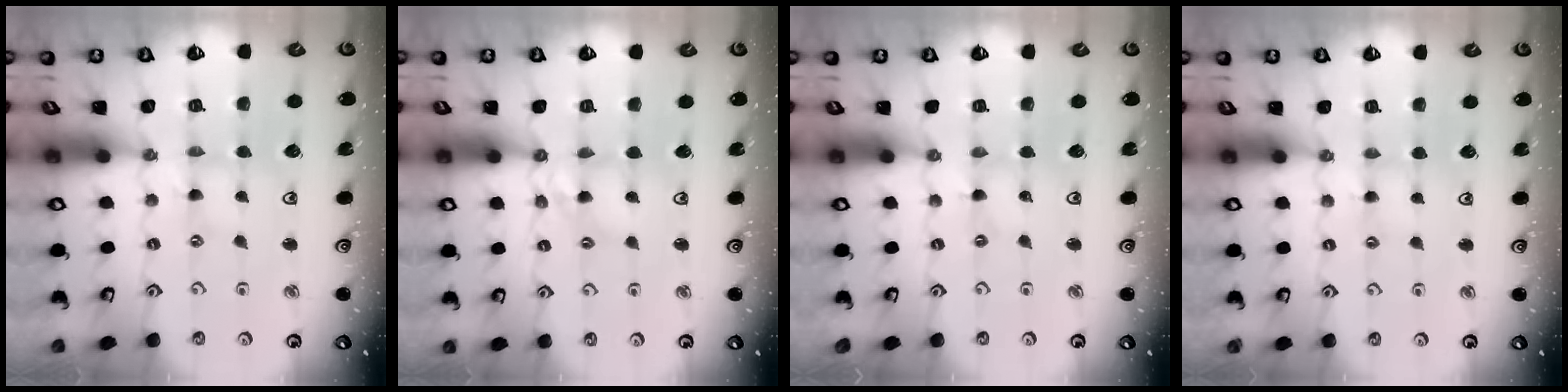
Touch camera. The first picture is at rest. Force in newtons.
{"total": 7.3, "press": 7.3, "slide": 0.6}
{"total": 0.0}
{"total": 3.1, "press": 3.1, "slide": 0.4}